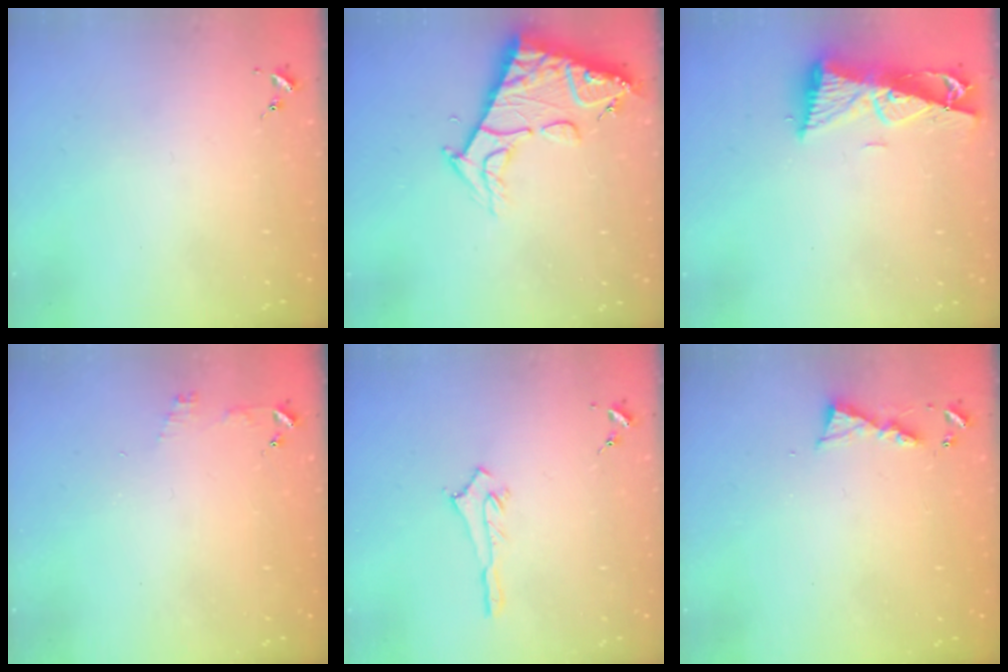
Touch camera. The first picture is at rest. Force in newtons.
{"total": 14.5, "press": 14.4, "slide": 1.5}
{"total": 9.5, "press": 9.5, "slide": 0.9}
{"total": 4.6, "press": 4.5, "slide": 0.4}
{"total": 2.8, "press": 2.8, "slide": 0.2}
{"total": 5.2, "press": 5.2, "slide": 0.4}